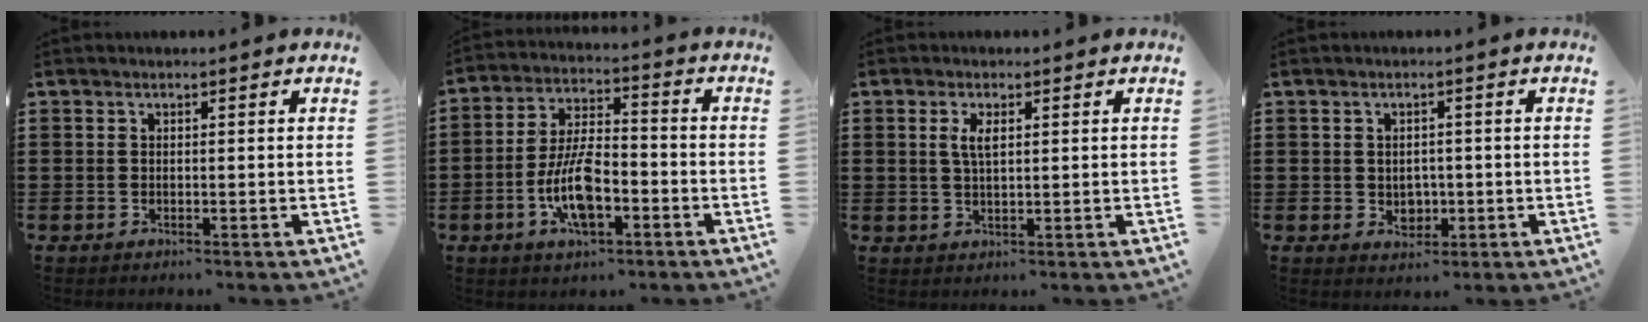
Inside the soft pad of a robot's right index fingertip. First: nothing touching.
{"total": 9.9, "force": [-3.5, 4.1, 8.3], "torque": [-0.175, 0.000, -0.066]}
{"total": 2.9, "force": [0.9, 1.0, 2.6], "torque": [-0.055, 0.006, 0.014]}
{"total": 2.5, "force": [-0.2, 2.1, 1.3], "torque": [-0.022, 0.003, -0.007]}